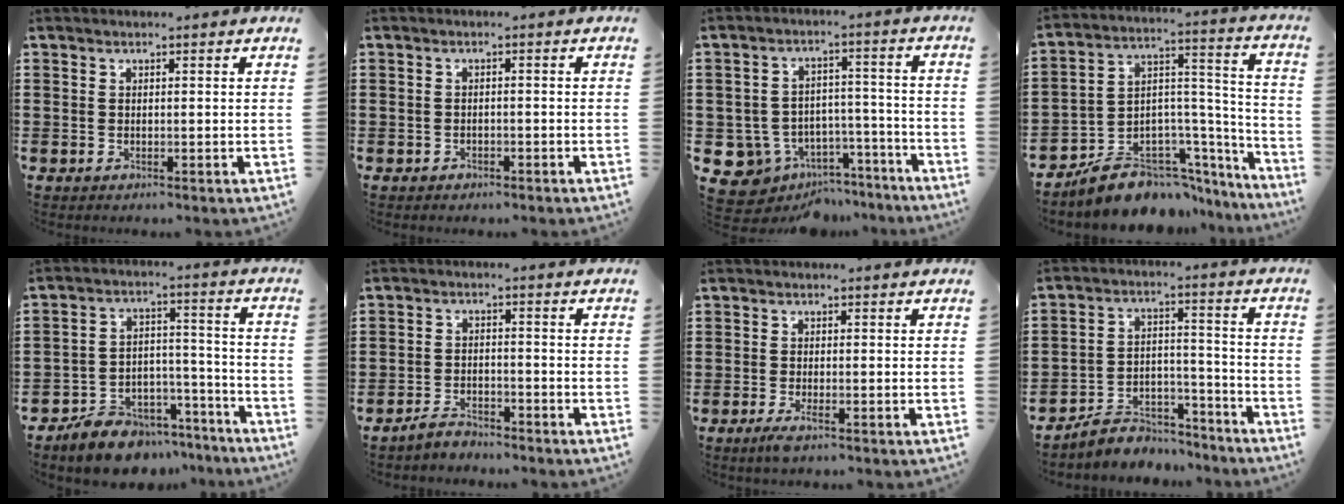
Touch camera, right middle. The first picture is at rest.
{"total": 0.9, "force": [-0.8, 0.5, 0.1], "torque": [-0.005, 0.000, -0.019]}
{"total": 6.9, "force": [-5.0, 4.6, 1.5], "torque": [-0.052, 0.017, -0.093]}
{"total": 9.6, "force": [-8.4, 4.2, 1.8], "torque": [-0.037, 0.013, -0.155]}
{"total": 7.9, "force": [-7.4, 2.9, 0.9], "torque": [-0.015, 0.031, -0.139]}
{"total": 2.8, "force": [-2.8, 0.5, 0.2], "torque": [-0.011, 0.004, -0.058]}
{"total": 1.7, "force": [-0.8, 0.2, 1.5], "torque": [-0.031, -0.007, -0.017]}
{"total": 6.4, "force": [-6.0, 2.1, 0.5], "torque": [-0.013, 0.017, -0.119]}